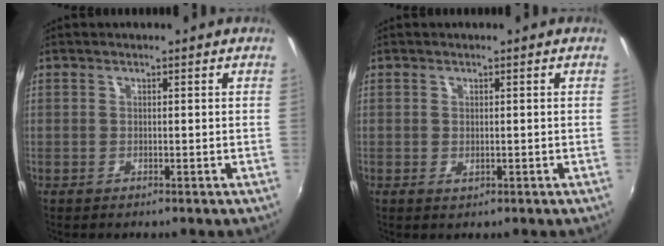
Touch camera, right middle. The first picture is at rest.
{"total": 0.7, "force": [0.0, 0.4, 0.5], "torque": [-0.007, -0.001, 0.001]}